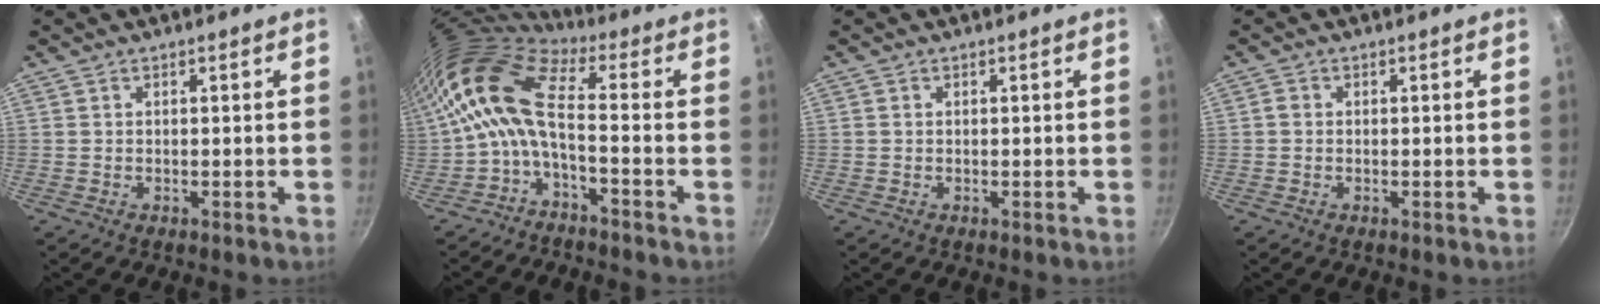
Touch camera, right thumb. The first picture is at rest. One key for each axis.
{"total": 11.3, "fx": -1.1, "fy": 4.3, "fz": 10.3, "tx": -0.219, "ty": 0.028, "tz": -0.031}
{"total": 0.0}
{"total": 1.0, "fx": -0.2, "fy": 0.8, "fz": 0.5, "tx": -0.011, "ty": 0.002, "tz": -0.006}